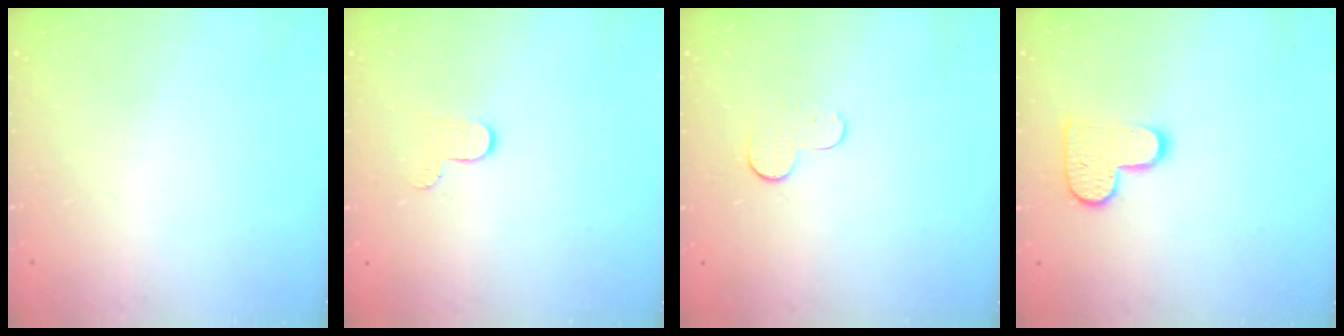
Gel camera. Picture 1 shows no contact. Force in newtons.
{"total": 4.6, "press": 4.6, "slide": 0.5}
{"total": 6.2, "press": 6.1, "slide": 0.6}
{"total": 10.1, "press": 10.1, "slide": 0.3}